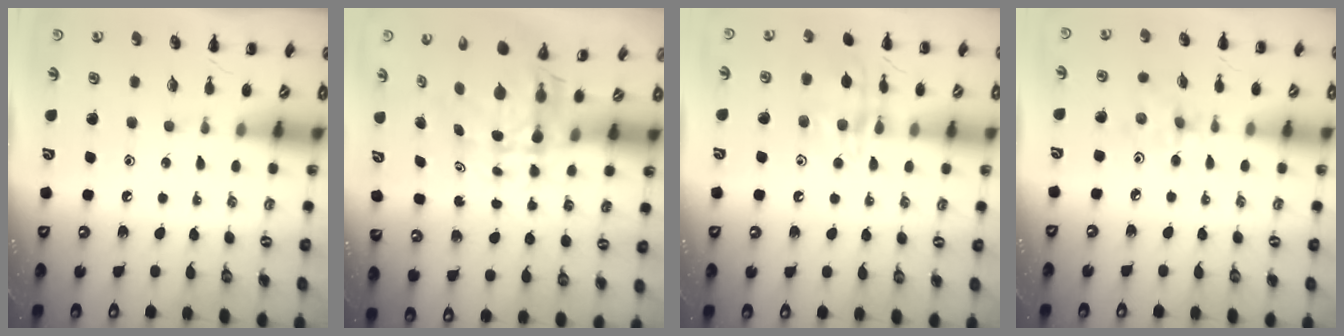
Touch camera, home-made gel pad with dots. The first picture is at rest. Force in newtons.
{"total": 6.4, "press": 6.1, "slide": 2.0}
{"total": 12.9, "press": 12.9, "slide": 0.6}
{"total": 4.3, "press": 4.2, "slide": 0.7}